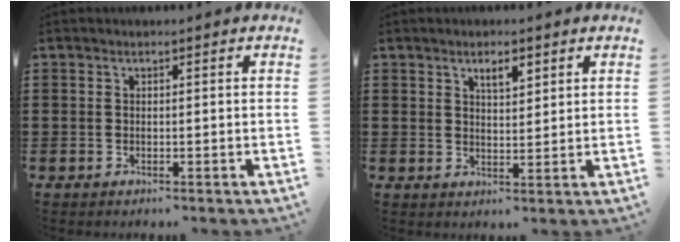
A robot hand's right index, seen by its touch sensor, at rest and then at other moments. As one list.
[{"total": 2.8, "force": [1.8, 1.0, 2.0], "torque": [-0.034, 0.002, 0.029]}]